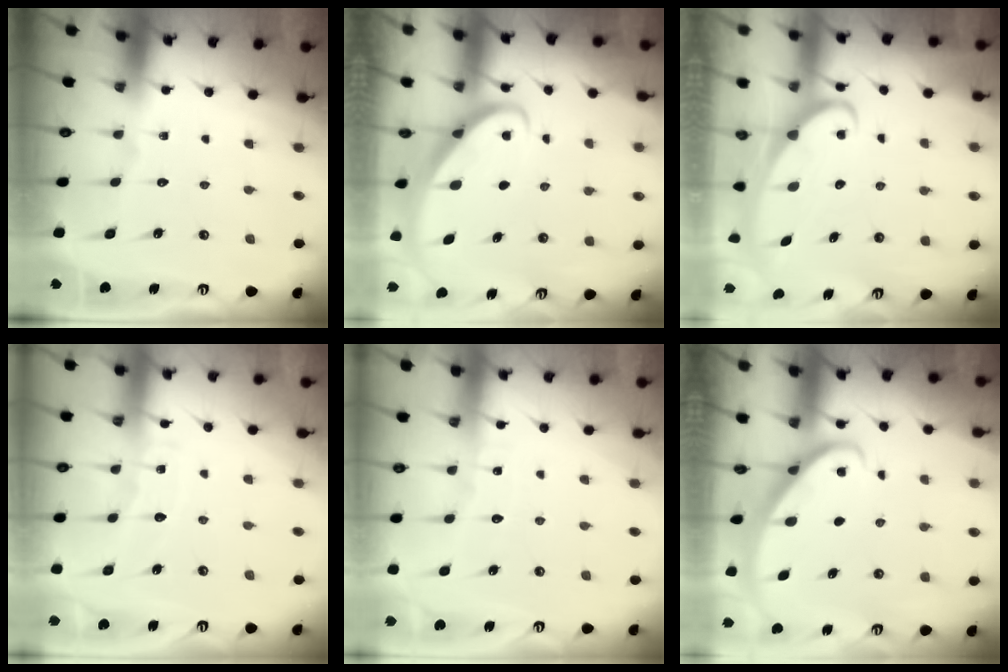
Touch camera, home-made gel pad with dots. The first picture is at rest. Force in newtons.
{"total": 2.8, "press": 2.8, "slide": 0.3}
{"total": 2.3, "press": 2.3, "slide": 0.2}
{"total": 4.3, "press": 4.3, "slide": 0.3}
{"total": 2.3, "press": 2.3, "slide": 0.2}
{"total": 2.3, "press": 2.3, "slide": 0.2}